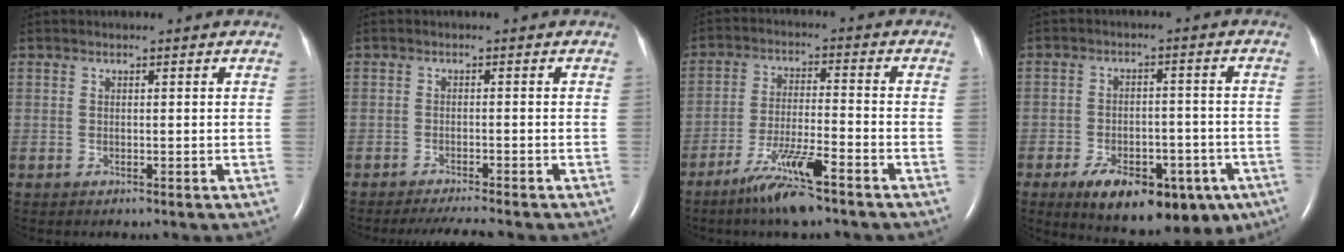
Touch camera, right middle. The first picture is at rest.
{"total": 4.5, "force": [-4.0, -0.5, 1.9], "torque": [-0.032, -0.016, -0.064]}
{"total": 8.6, "force": [-6.0, 0.2, 6.2], "torque": [-0.125, -0.023, -0.110]}
{"total": 16.2, "force": [-9.4, 7.9, 10.6], "torque": [-0.133, 0.004, -0.125]}